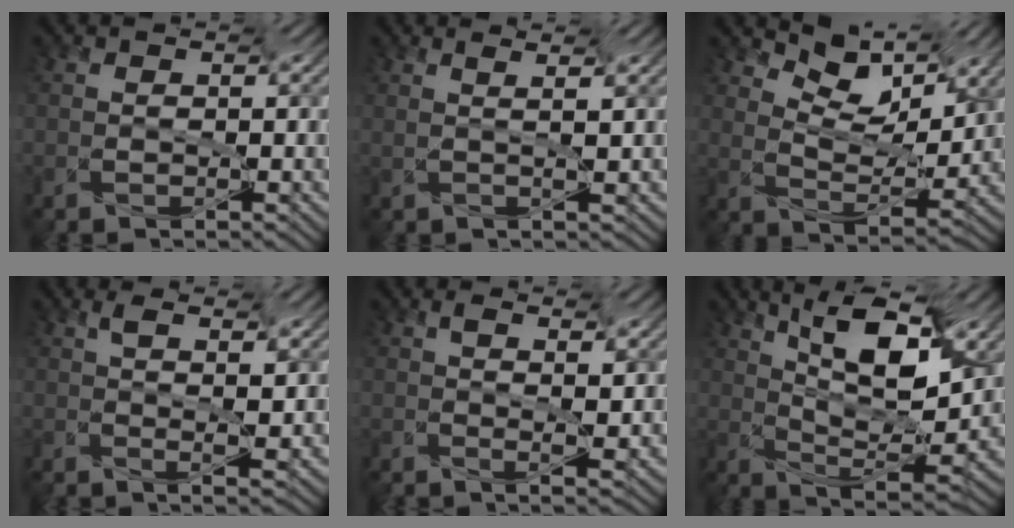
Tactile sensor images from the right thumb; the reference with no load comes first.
{"total": 2.3, "force": [2.0, -0.9, 0.8], "torque": [0.001, -0.005, 0.040]}
{"total": 5.5, "force": [3.8, 1.7, 3.6], "torque": [-0.070, -0.007, 0.075]}
{"total": 1.9, "force": [0.8, 0.0, 1.7], "torque": [-0.029, -0.006, 0.010]}
{"total": 1.4, "force": [0.4, 0.1, 1.3], "torque": [-0.022, -0.007, 0.003]}
{"total": 8.0, "force": [3.9, 1.2, 6.9], "torque": [-0.122, 0.004, 0.077]}